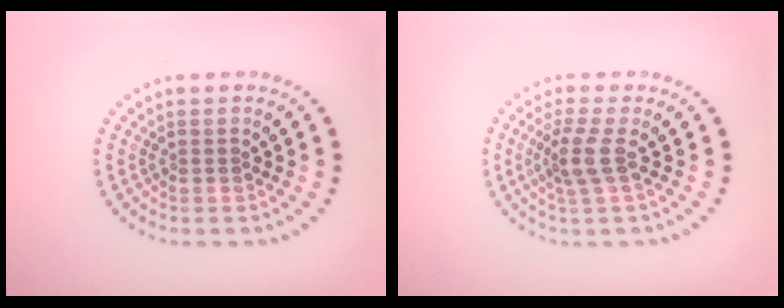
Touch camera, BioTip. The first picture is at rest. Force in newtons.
{"total": 2.6, "press": 2.1, "slide": 1.6}